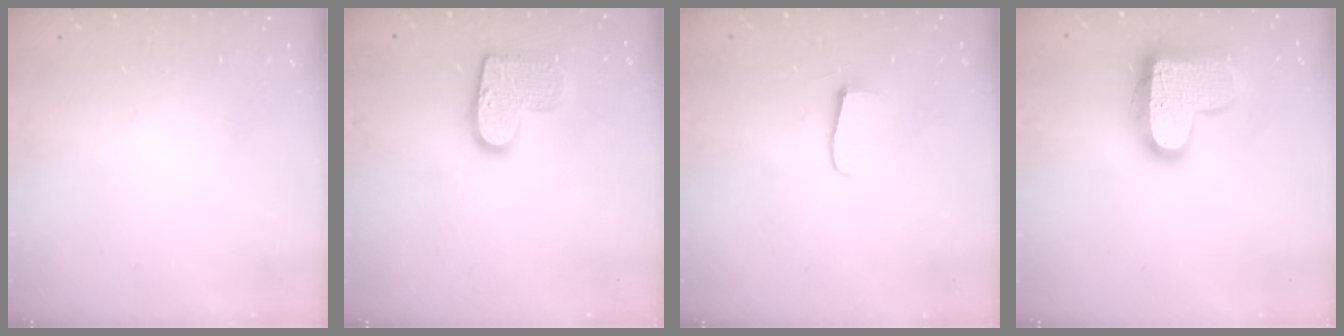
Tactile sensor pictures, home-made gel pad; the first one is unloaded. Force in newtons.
{"total": 12.9, "press": 12.9, "slide": 0.8}
{"total": 5.1, "press": 5.0, "slide": 0.6}
{"total": 17.2, "press": 17.1, "slide": 1.3}